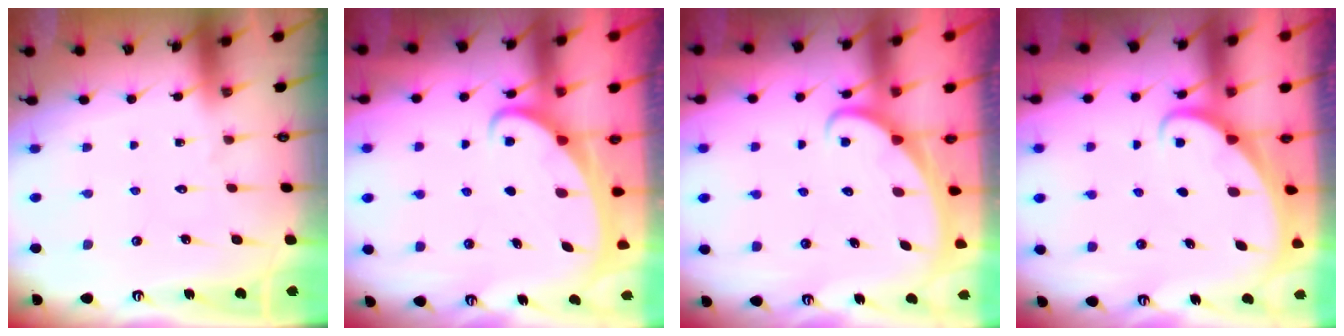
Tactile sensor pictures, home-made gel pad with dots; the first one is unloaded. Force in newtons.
{"total": 2.2, "press": 2.2, "slide": 0.3}
{"total": 2.5, "press": 2.5, "slide": 0.3}
{"total": 1.9, "press": 1.9, "slide": 0.1}